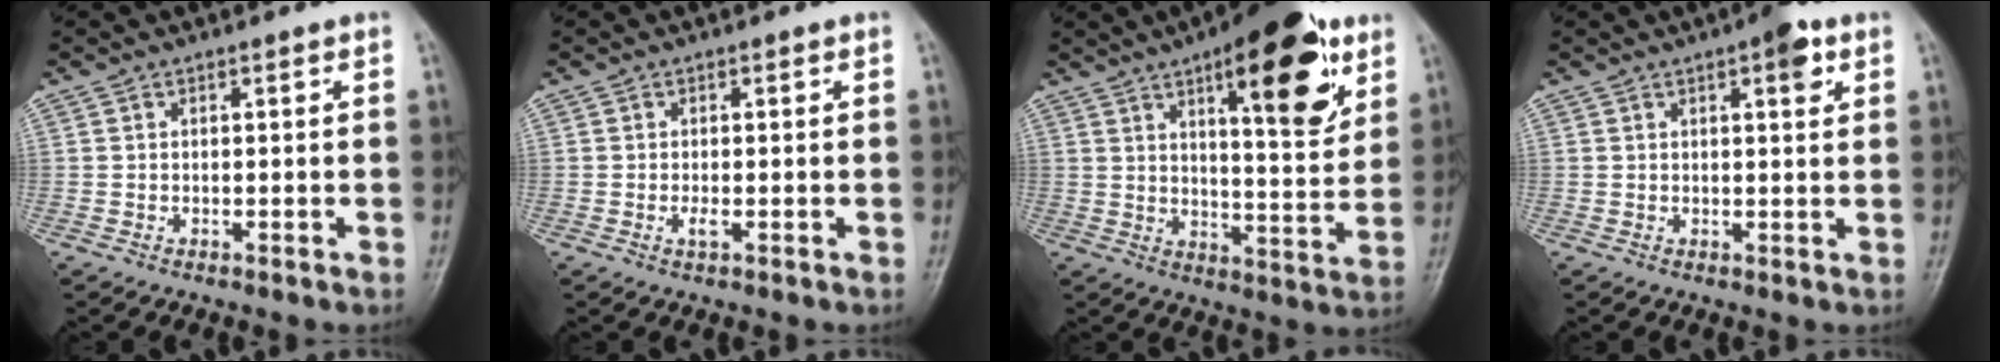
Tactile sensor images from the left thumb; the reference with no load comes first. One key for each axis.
{"total": 1.4, "fx": -0.3, "fy": 0.5, "fz": 1.3, "tx": -0.026, "ty": -0.003, "tz": -0.009}
{"total": 19.0, "fx": 9.5, "fy": 6.5, "fz": 15.1, "tx": -0.177, "ty": -0.037, "tz": 0.135}
{"total": 4.7, "fx": 2.3, "fy": 1.6, "fz": 3.8, "tx": -0.041, "ty": -0.005, "tz": 0.026}